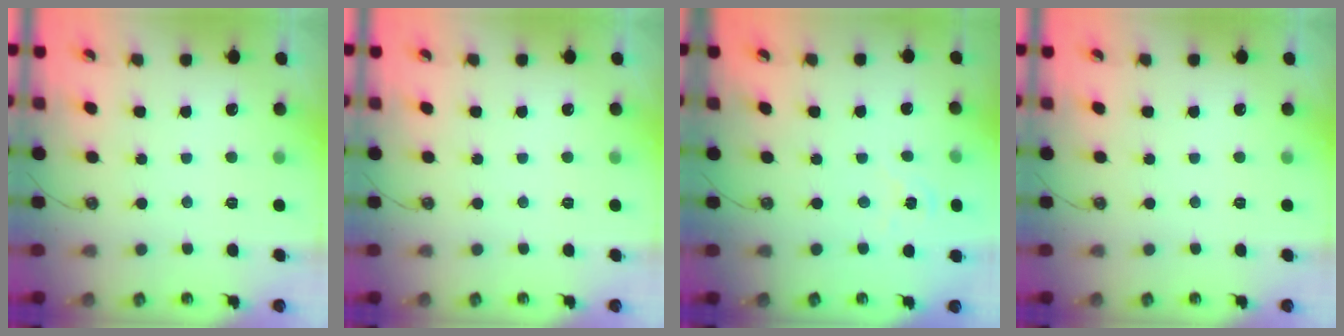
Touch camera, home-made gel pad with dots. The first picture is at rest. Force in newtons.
{"total": 0.0}
{"total": 1.8, "press": 1.8, "slide": 0.3}
{"total": 0.0}